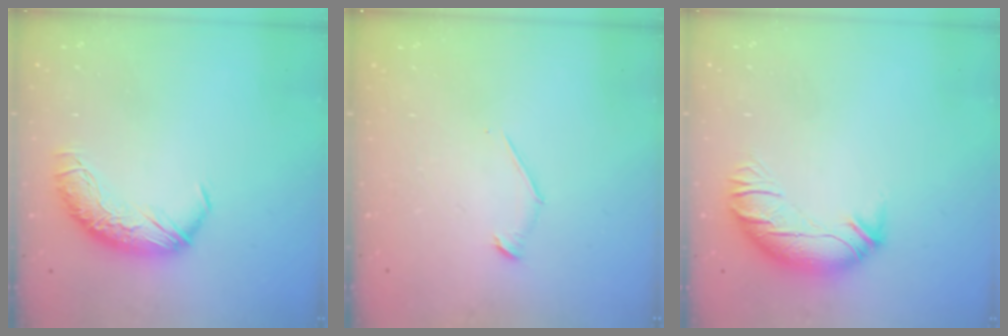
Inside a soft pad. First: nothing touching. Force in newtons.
{"total": 7.9, "press": 7.8, "slide": 0.6}
{"total": 2.5, "press": 0.8, "slide": 2.4}